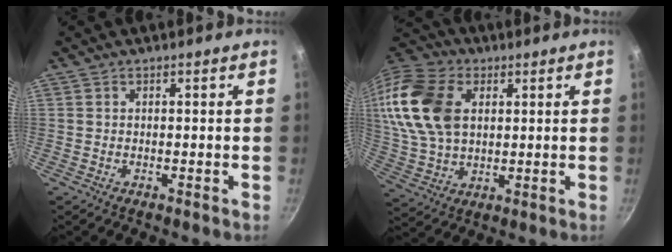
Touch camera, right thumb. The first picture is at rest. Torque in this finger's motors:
{"motor_torque": [-0.78, 1.78, 1.73, 0.10, 0.23]}